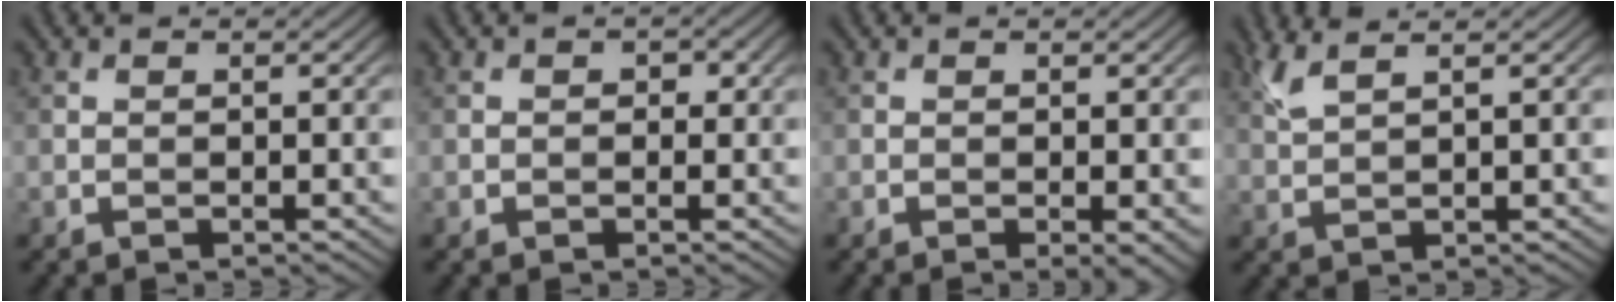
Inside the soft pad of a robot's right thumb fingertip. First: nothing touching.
{"total": 1.2, "force": [0.0, 1.2, 0.4], "torque": [-0.002, -0.005, -0.004]}
{"total": 1.8, "force": [-0.5, 0.3, 1.7], "torque": [-0.029, -0.006, -0.009]}
{"total": 3.2, "force": [2.2, 0.6, 2.3], "torque": [-0.054, 0.012, 0.052]}